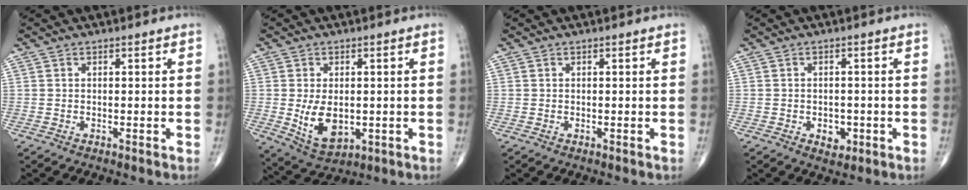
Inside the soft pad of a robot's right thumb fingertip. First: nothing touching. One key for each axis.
{"total": 8.3, "fx": -0.8, "fy": 5.0, "fz": 6.5, "tx": -0.100, "ty": -0.014, "tz": 0.002}
{"total": 0.0}
{"total": 3.1, "fx": -1.1, "fy": 2.2, "fz": 2.0, "tx": -0.014, "ty": 0.003, "tz": -0.010}